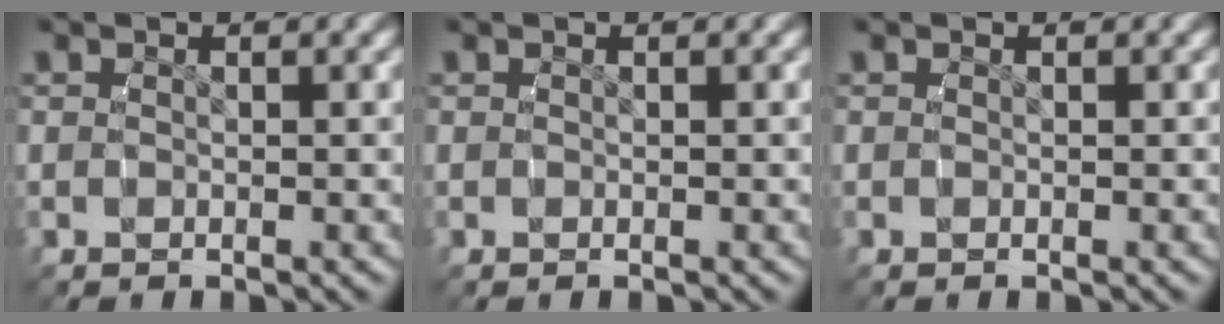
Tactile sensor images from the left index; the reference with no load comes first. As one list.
[{"total": 0.0}, {"total": 0.0}]